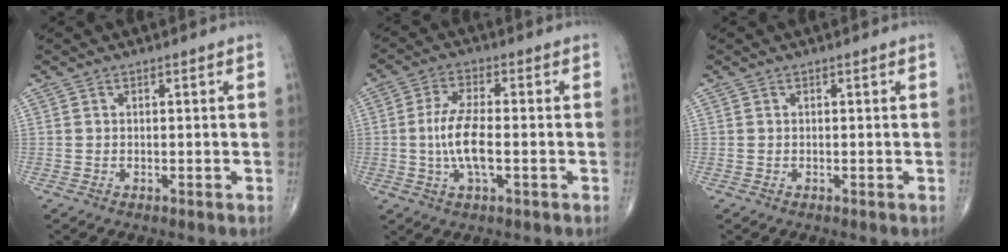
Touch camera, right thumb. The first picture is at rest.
{"total": 8.4, "force": [-1.0, 3.0, 7.8], "torque": [-0.164, 0.006, -0.023]}
{"total": 0.0}